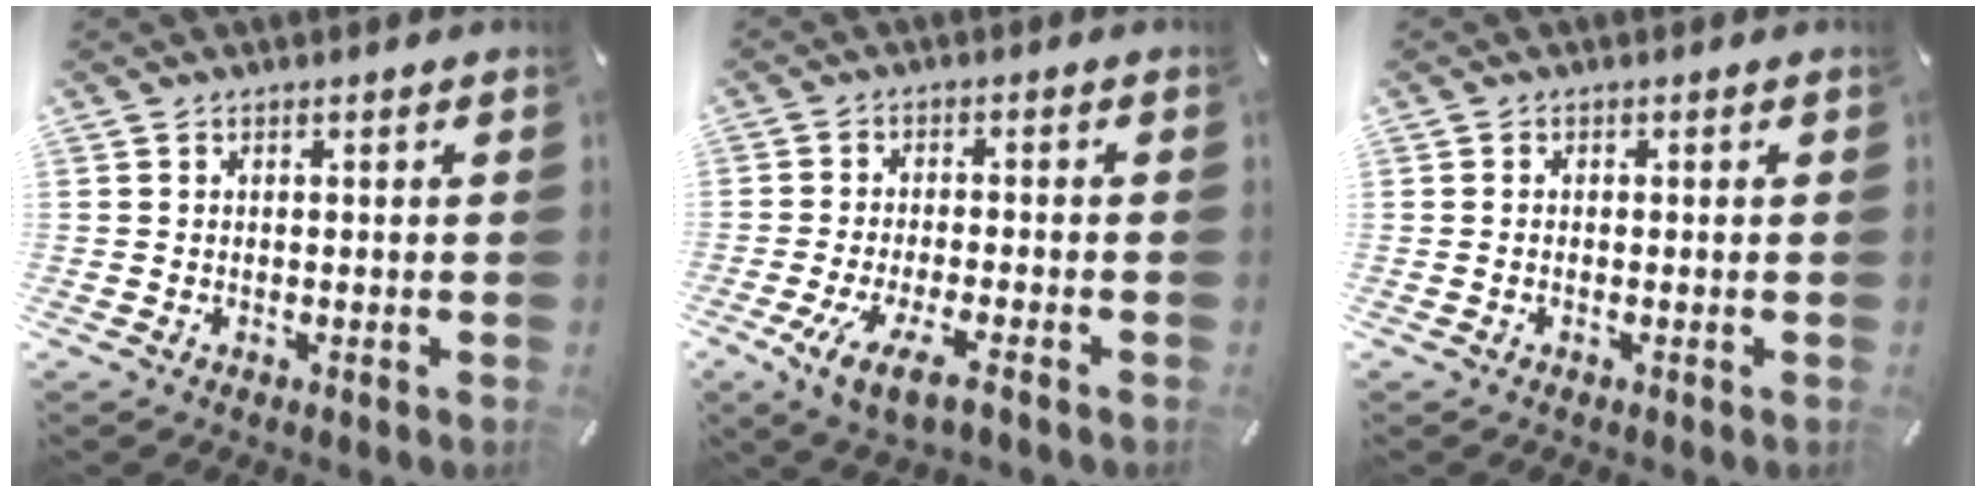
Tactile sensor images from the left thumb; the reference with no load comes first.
{"total": 8.0, "force": [-4.3, 1.6, 6.6], "torque": [-0.136, -0.001, -0.079]}
{"total": 0.7, "force": [-0.2, 0.3, 0.5], "torque": [-0.012, 0.000, -0.004]}